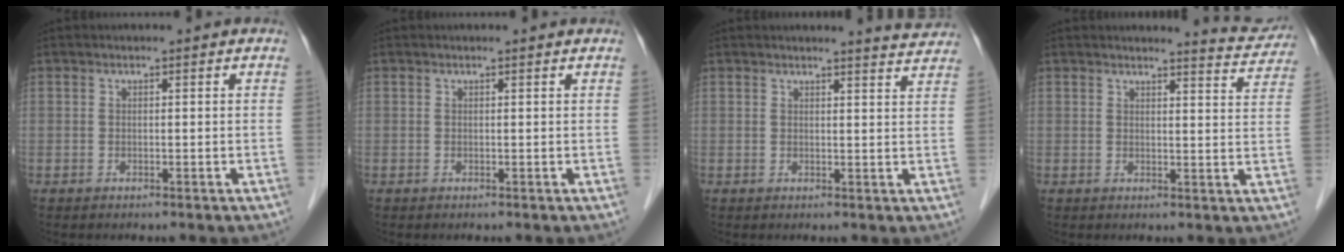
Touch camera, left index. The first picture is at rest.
{"total": 0.6, "force": [0.5, 0.0, 0.1], "torque": [-0.009, -0.002, 0.004]}
{"total": 3.8, "force": [3.8, -0.3, 0.2], "torque": [-0.009, -0.021, 0.030]}
{"total": 5.4, "force": [5.4, 0.2, 0.0], "torque": [-0.004, -0.029, 0.047]}